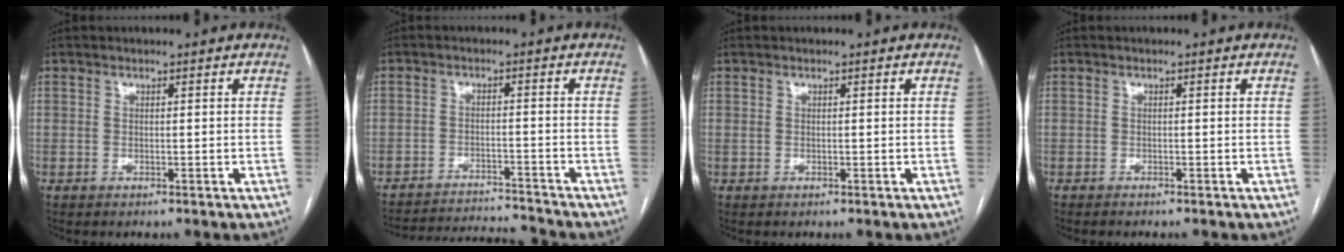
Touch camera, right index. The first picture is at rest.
{"total": 10.5, "force": [-10.4, -0.1, 1.0], "torque": [-0.020, 0.004, -0.160]}
{"total": 0.0}
{"total": 2.1, "force": [-1.8, 0.3, 0.9], "torque": [-0.013, -0.003, -0.021]}